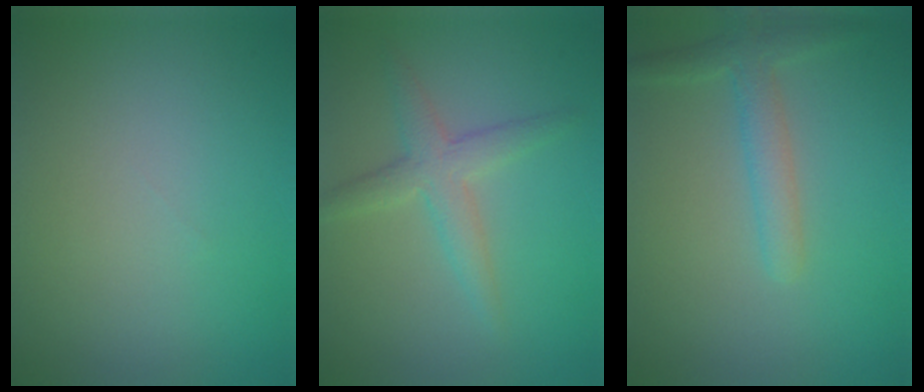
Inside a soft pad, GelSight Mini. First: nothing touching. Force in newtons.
{"total": 2.9, "press": 2.9, "slide": 0.1}
{"total": 2.6, "press": 2.6, "slide": 0.2}